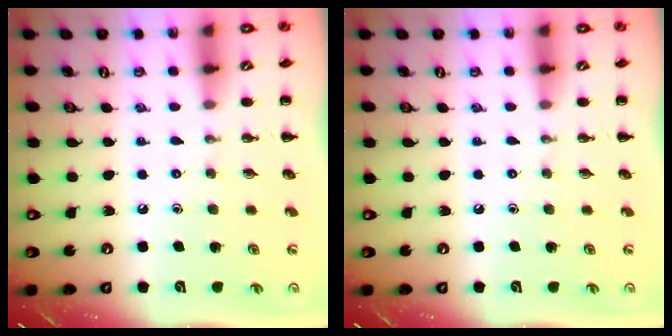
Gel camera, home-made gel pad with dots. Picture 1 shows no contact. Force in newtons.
{"total": 0.0}